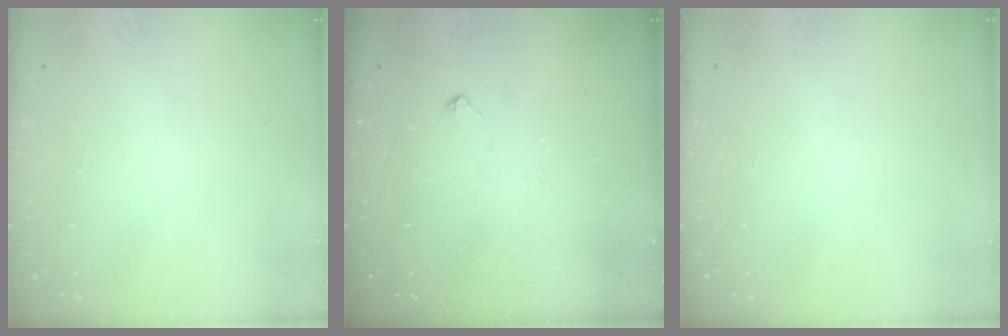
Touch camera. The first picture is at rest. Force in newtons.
{"total": 2.4, "press": 2.4, "slide": 0.5}
{"total": 0.0}